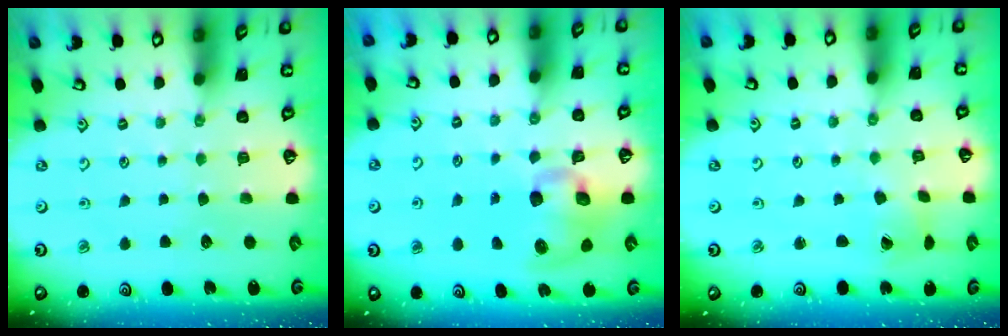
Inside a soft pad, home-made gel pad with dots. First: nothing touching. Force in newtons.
{"total": 10.5, "press": 10.4, "slide": 1.8}
{"total": 1.8, "press": 1.7, "slide": 0.2}